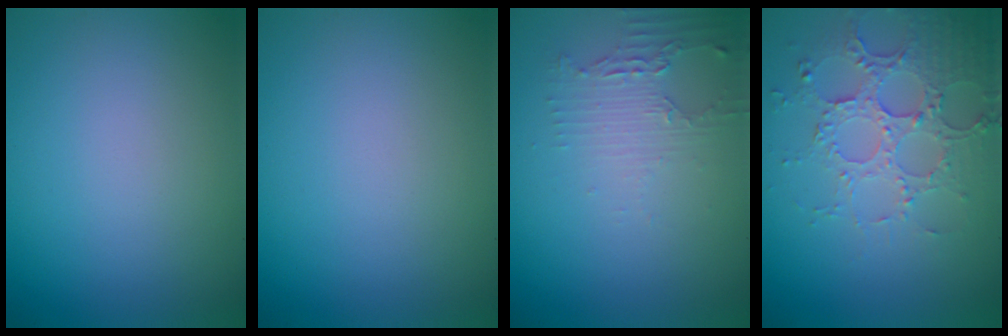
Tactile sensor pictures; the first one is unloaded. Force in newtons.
{"total": 0.0}
{"total": 2.2, "press": 1.8, "slide": 1.2}
{"total": 4.2, "press": 3.9, "slide": 1.6}